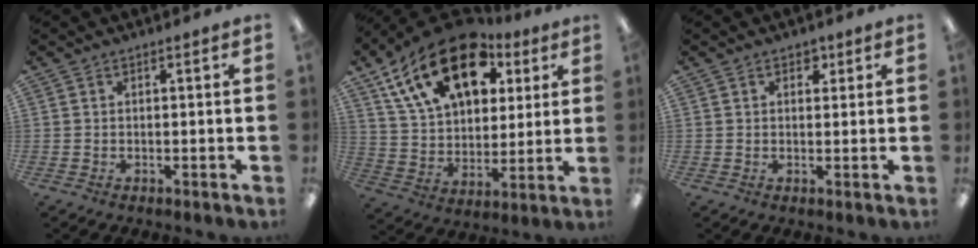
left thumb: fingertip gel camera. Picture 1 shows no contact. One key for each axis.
{"total": 21.4, "fx": 11.4, "fy": 12.6, "fz": 12.9, "tx": -0.227, "ty": -0.043, "tz": 0.205}
{"total": 2.3, "fx": 1.3, "fy": 1.5, "fz": 1.1, "tx": -0.007, "ty": -0.004, "tz": 0.020}